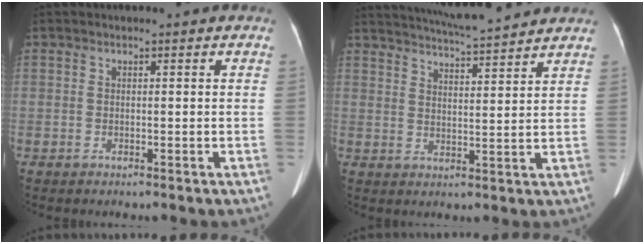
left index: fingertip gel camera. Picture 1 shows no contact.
{"total": 12.7, "force": [11.8, 0.5, 4.8], "torque": [-0.086, 0.016, 0.168]}